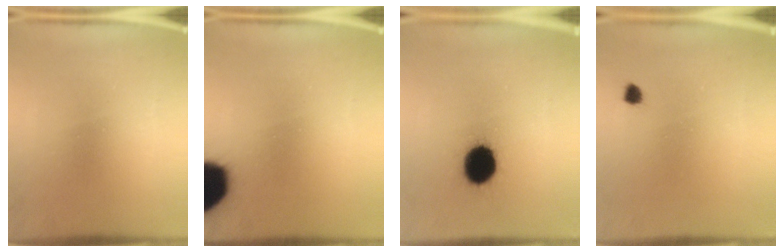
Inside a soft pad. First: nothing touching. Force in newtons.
{"total": 17.8}
{"total": 12.4}
{"total": 1.2}